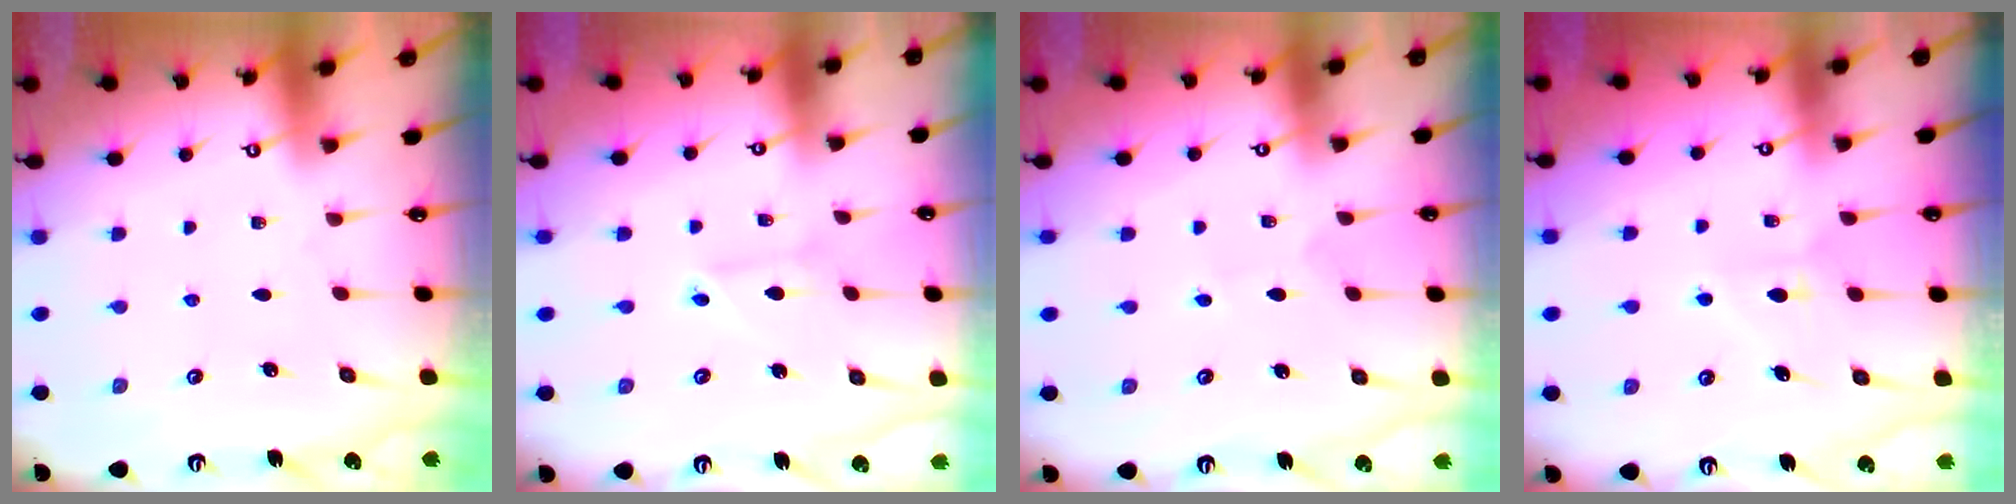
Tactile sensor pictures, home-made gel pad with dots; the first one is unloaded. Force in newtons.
{"total": 2.6, "press": 2.6, "slide": 0.2}
{"total": 1.2, "press": 1.2, "slide": 0.1}
{"total": 7.3, "press": 7.3, "slide": 0.3}